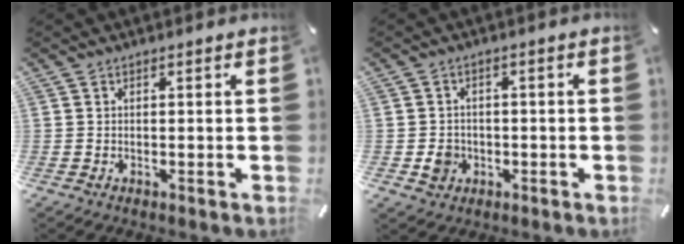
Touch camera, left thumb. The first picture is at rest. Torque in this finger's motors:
{"motor_torque": [0.45, 0.42, 0.20, 0.10, 0.00]}